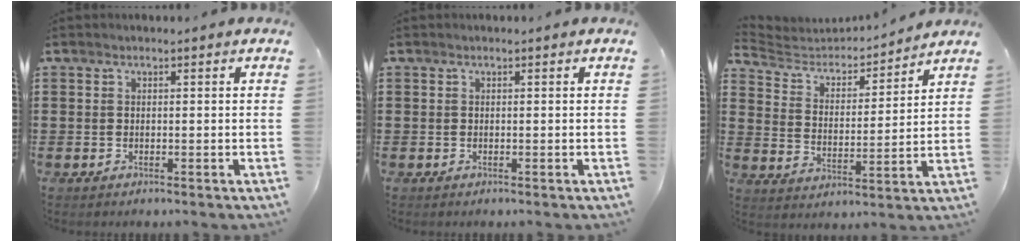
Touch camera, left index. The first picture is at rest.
{"total": 0.0}
{"total": 4.1, "force": [3.8, 1.3, 0.4], "torque": [-0.037, -0.030, 0.060]}